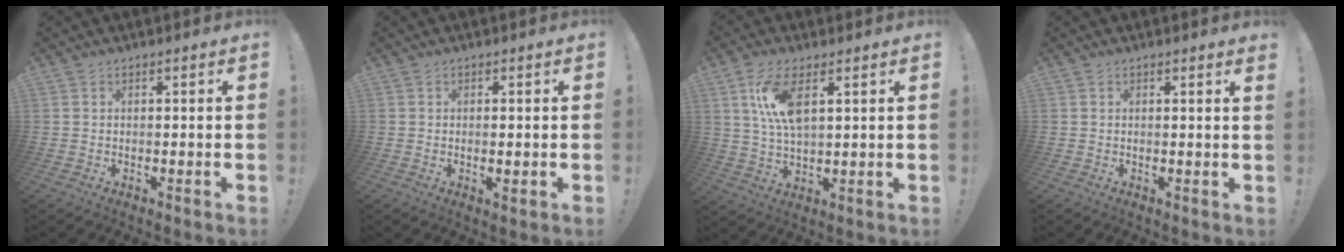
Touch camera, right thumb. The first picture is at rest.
{"total": 1.6, "force": [0.3, 0.4, 1.5], "torque": [-0.018, -0.003, 0.004]}
{"total": 10.3, "force": [4.0, 4.1, 8.6], "torque": [-0.165, -0.013, 0.069]}
{"total": 1.1, "force": [0.8, -0.5, 0.6], "torque": [0.001, -0.008, 0.010]}